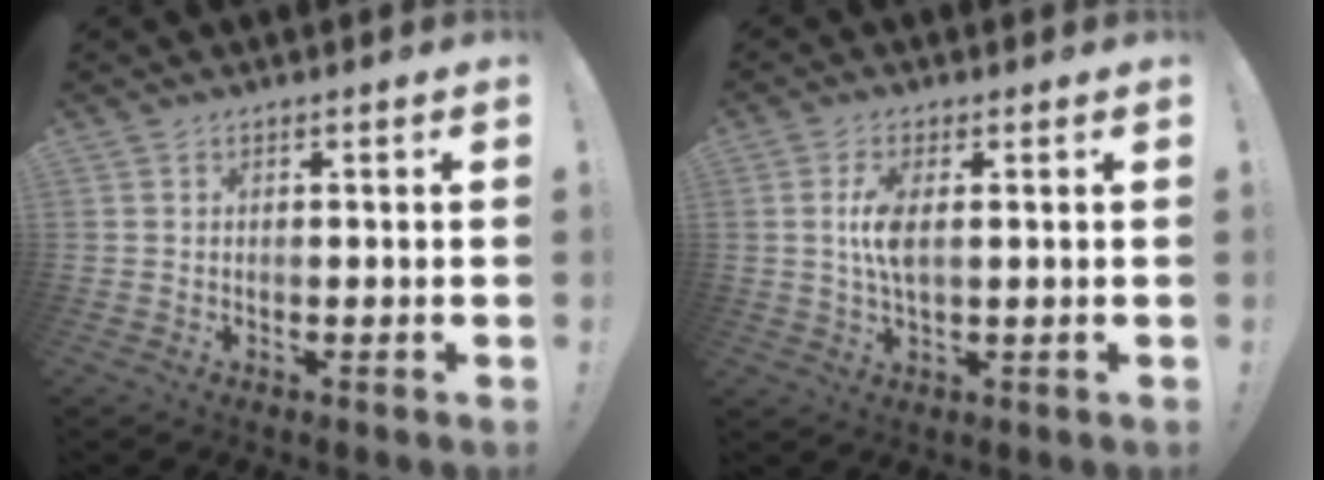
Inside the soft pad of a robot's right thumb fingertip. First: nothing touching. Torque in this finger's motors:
{"motor_torque": [1.46, 1.23, 0.68, -0.76, 0.35]}